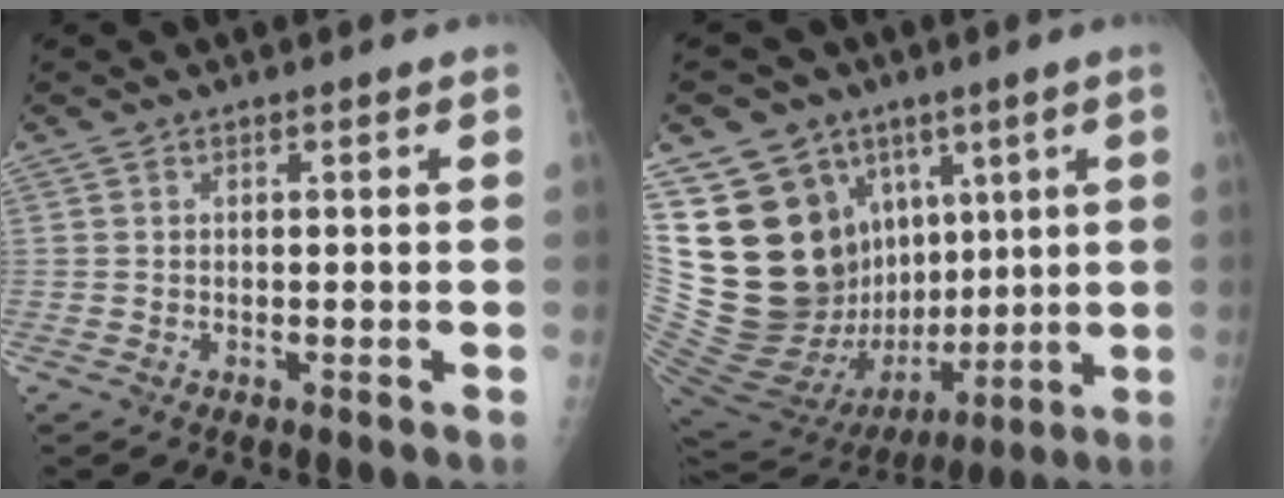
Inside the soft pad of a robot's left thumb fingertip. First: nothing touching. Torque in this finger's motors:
{"motor_torque": [0.82, 1.02, 0.28, -0.32, 0.10]}